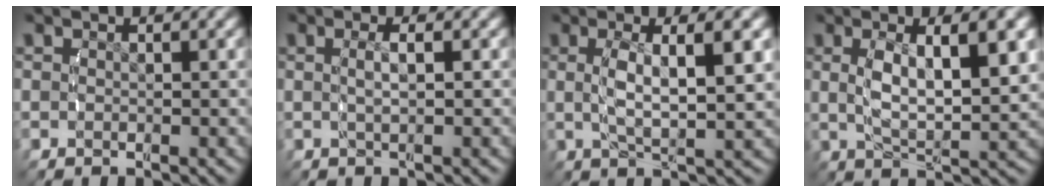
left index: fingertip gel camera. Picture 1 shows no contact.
{"total": 2.1, "force": [0.2, 0.1, 2.1], "torque": [-0.037, 0.000, 0.007]}
{"total": 5.1, "force": [0.6, 1.0, 5.0], "torque": [-0.094, 0.000, 0.019]}
{"total": 6.0, "force": [0.6, 2.1, 5.5], "torque": [-0.101, -0.004, 0.020]}